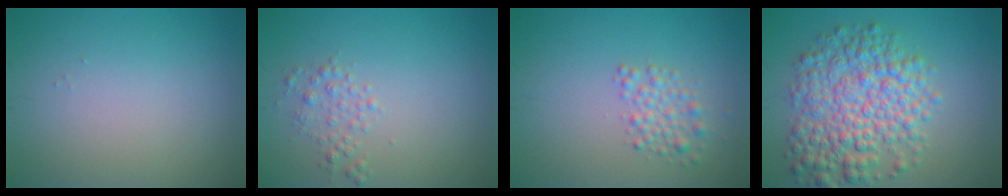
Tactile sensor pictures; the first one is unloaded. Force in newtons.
{"total": 1.5, "press": 1.5, "slide": 0.0}
{"total": 2.2, "press": 2.2, "slide": 0.1}
{"total": 7.8, "press": 7.8, "slide": 0.2}